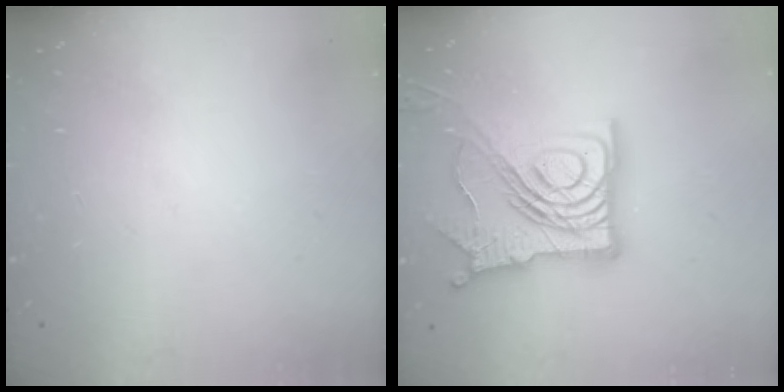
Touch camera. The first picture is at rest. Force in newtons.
{"total": 21.5, "press": 21.4, "slide": 2.4}